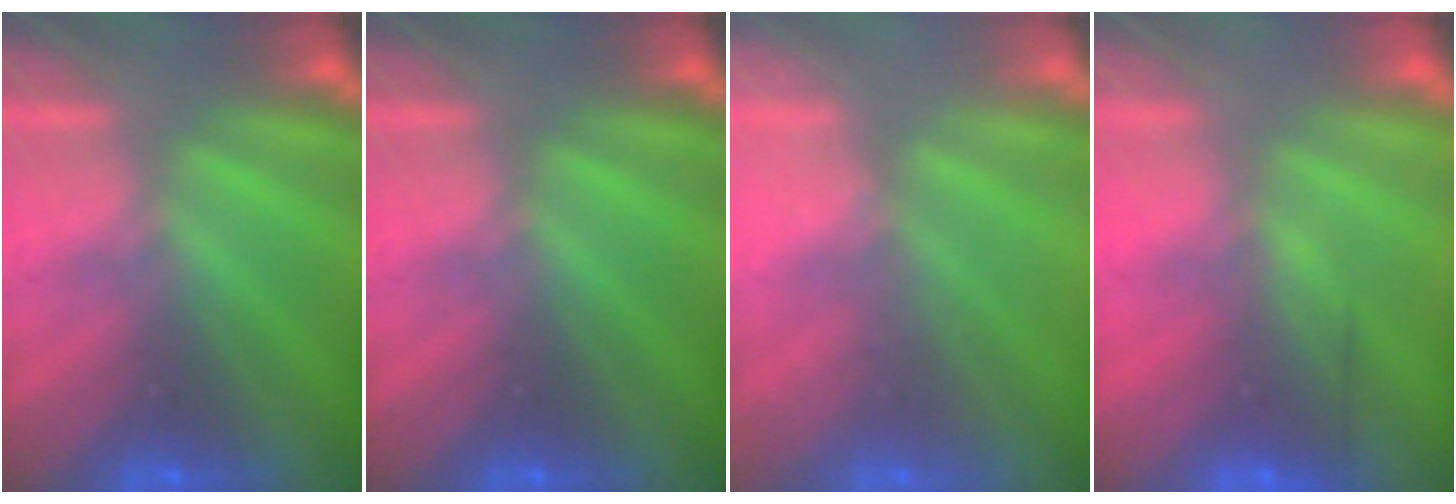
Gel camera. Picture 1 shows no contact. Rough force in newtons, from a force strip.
{"total": 0.0}
{"total": 2.2}
{"total": 3.0}